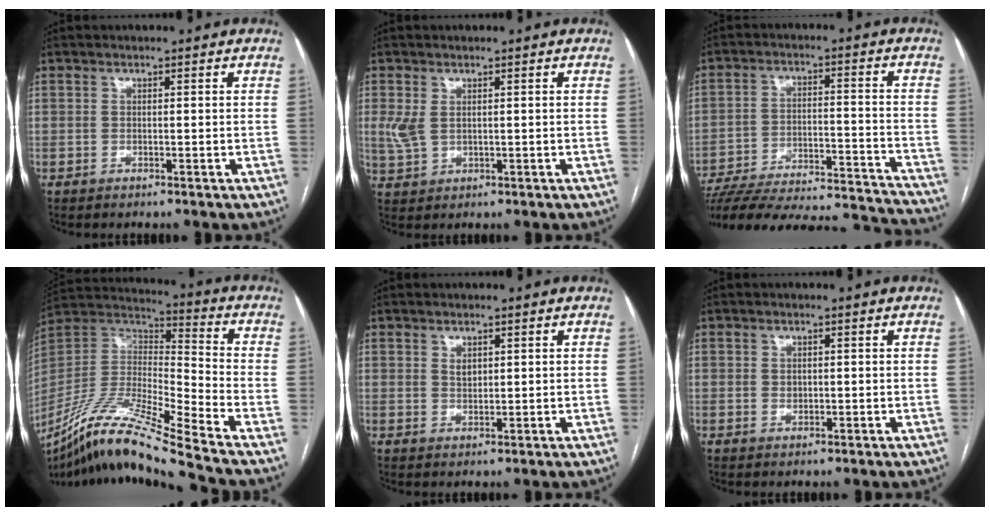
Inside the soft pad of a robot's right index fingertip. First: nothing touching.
{"total": 3.4, "force": [0.7, 2.1, 2.6], "torque": [-0.070, 0.007, 0.024]}
{"total": 28.8, "force": [-26.7, 3.9, 9.9], "torque": [-0.132, -0.017, -0.366]}
{"total": 19.2, "force": [-15.1, -1.2, 11.7], "torque": [-0.248, -0.013, -0.285]}
{"total": 1.5, "force": [0.7, 0.9, 0.9], "torque": [-0.016, -0.001, 0.017]}
{"total": 1.5, "force": [0.0, 1.2, 0.9], "torque": [-0.017, 0.000, 0.004]}